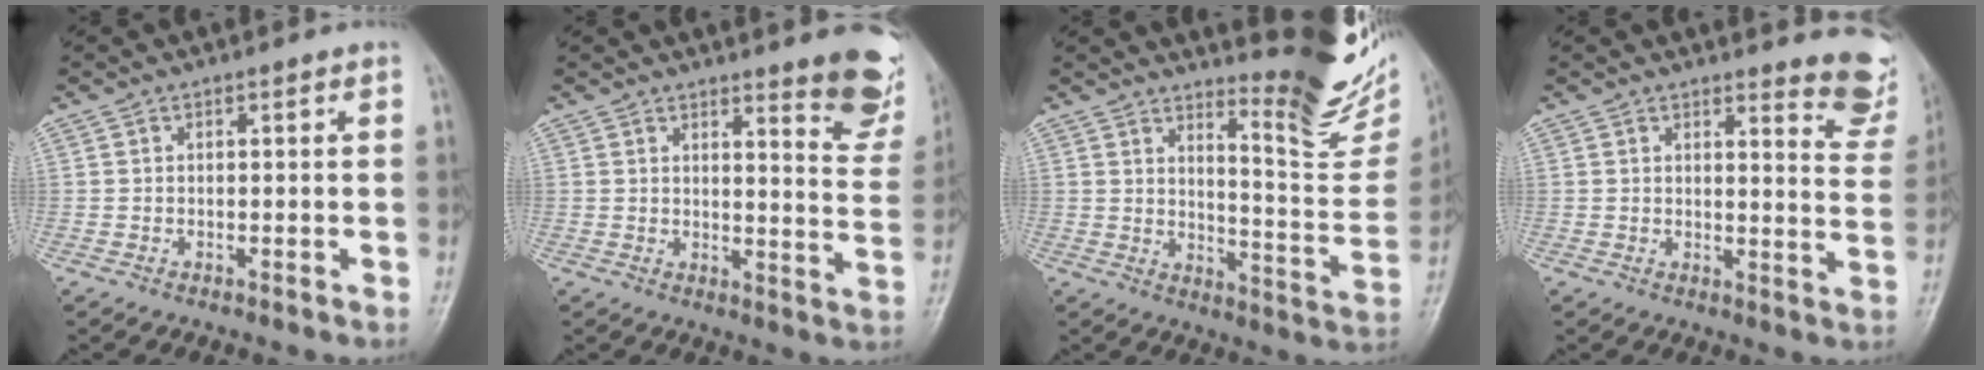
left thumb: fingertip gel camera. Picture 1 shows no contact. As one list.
[{"total": 12.2, "force": [8.9, 2.9, 7.8], "torque": [-0.056, -0.067, 0.098]}, {"total": 16.2, "force": [13.0, 3.3, 9.0], "torque": [-0.092, -0.125, 0.171]}, {"total": 9.4, "force": [8.7, 2.1, 3.0], "torque": [-0.002, -0.086, 0.078]}]